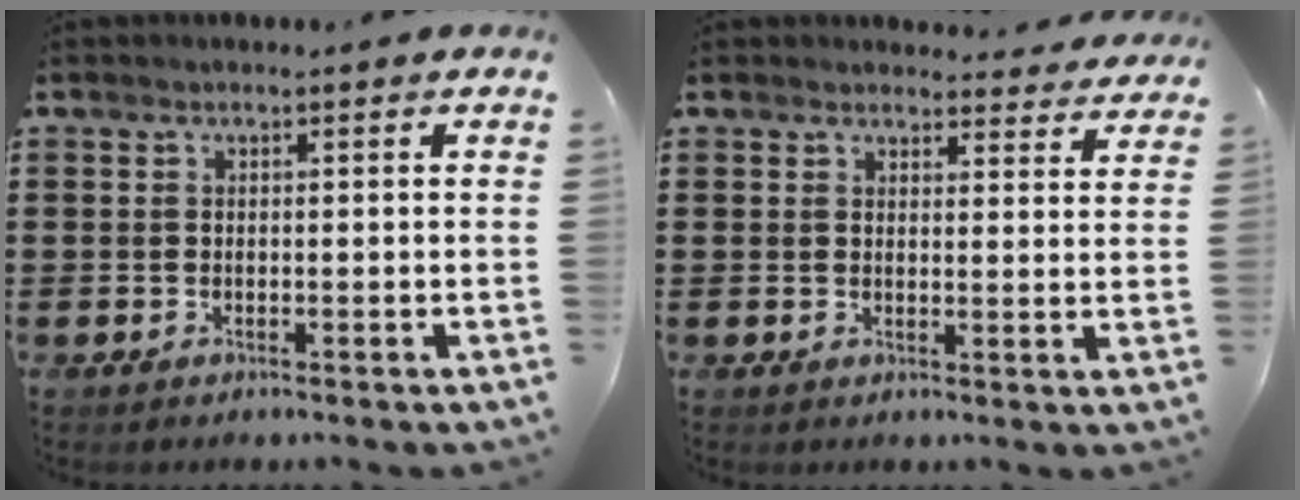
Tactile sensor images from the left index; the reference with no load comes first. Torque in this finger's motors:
{"motor_torque": [0.11, 0.05, 0.09, -0.01]}